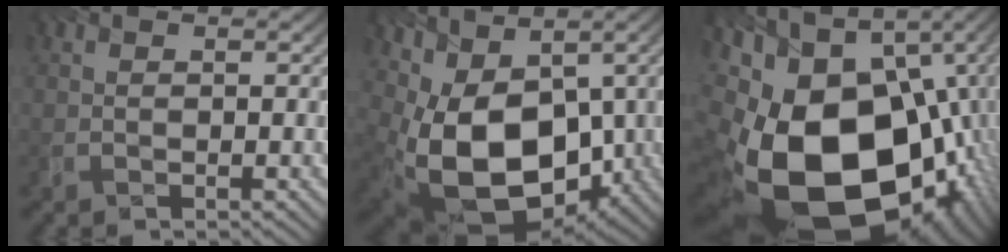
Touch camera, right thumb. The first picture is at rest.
{"total": 13.9, "force": [-3.3, 8.8, 10.2], "torque": [-0.246, -0.043, -0.026]}
{"total": 23.1, "force": [-7.9, 15.8, 14.9], "torque": [-0.313, -0.076, -0.111]}